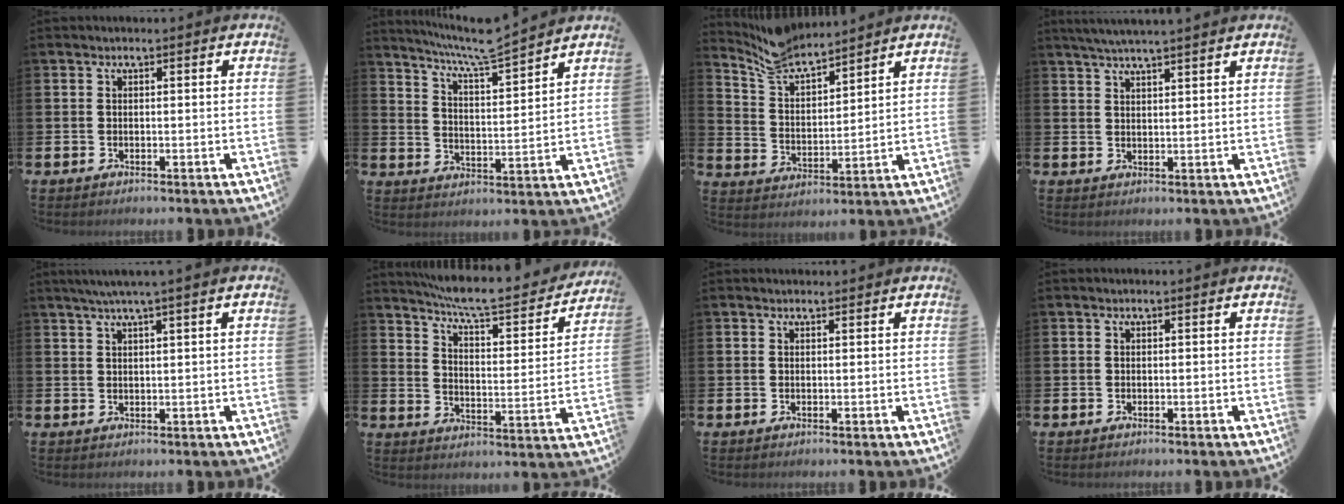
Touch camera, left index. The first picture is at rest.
{"total": 7.4, "force": [7.0, 0.0, 2.3], "torque": [-0.068, -0.045, 0.122]}
{"total": 7.3, "force": [6.9, 1.7, 1.6], "torque": [-0.066, -0.036, 0.125]}
{"total": 3.9, "force": [3.7, -0.4, 1.0], "torque": [-0.036, -0.005, 0.070]}
{"total": 2.9, "force": [2.3, -0.5, 1.8], "torque": [-0.046, 0.004, 0.041]}
{"total": 7.4, "force": [6.9, 0.8, 2.5], "torque": [-0.068, -0.059, 0.113]}
{"total": 0.6, "force": [0.6, 0.1, 0.0], "torque": [0.007, -0.003, 0.011]}
{"total": 0.0}